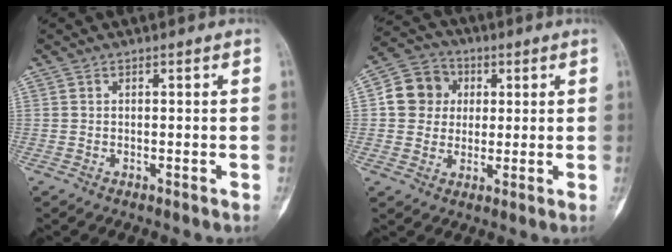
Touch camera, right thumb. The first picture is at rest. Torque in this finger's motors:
{"motor_torque": [1.02, 0.88, 0.29, -0.41, -0.04]}